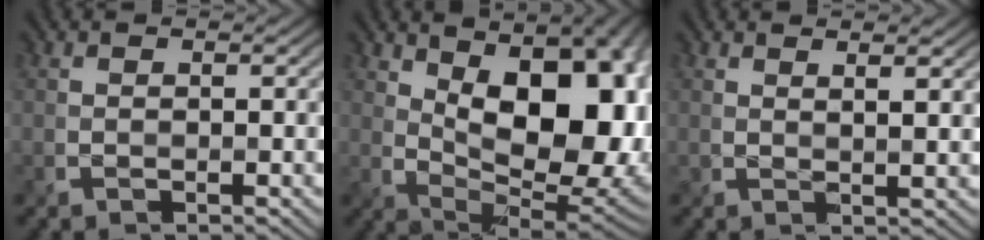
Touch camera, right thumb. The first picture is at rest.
{"total": 16.8, "force": [3.9, 9.2, 13.5], "torque": [-0.171, 0.023, 0.066]}
{"total": 2.4, "force": [1.5, 0.4, 1.8], "torque": [-0.029, -0.005, 0.027]}